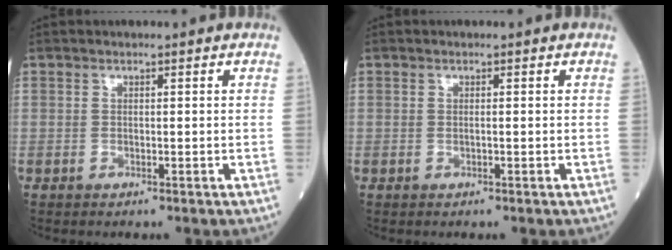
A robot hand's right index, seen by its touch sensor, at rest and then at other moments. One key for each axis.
{"total": 0.0}